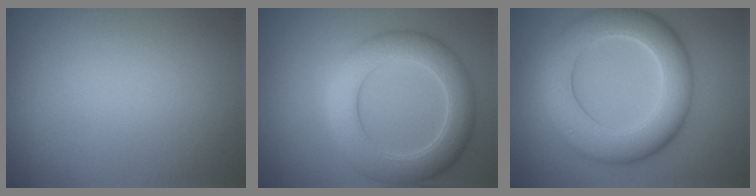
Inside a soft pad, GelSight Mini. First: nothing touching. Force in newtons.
{"total": 6.3, "press": 6.3, "slide": 0.6}
{"total": 8.3, "press": 8.3, "slide": 0.7}